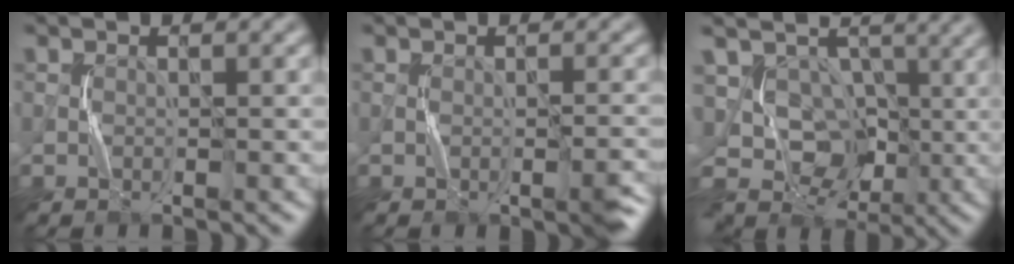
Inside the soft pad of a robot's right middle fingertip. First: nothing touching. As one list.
[{"total": 1.6, "force": [-0.5, 0.5, 1.5], "torque": [-0.025, -0.003, -0.003]}, {"total": 10.1, "force": [-2.1, 7.9, 6.0], "torque": [-0.112, 0.019, -0.017]}]